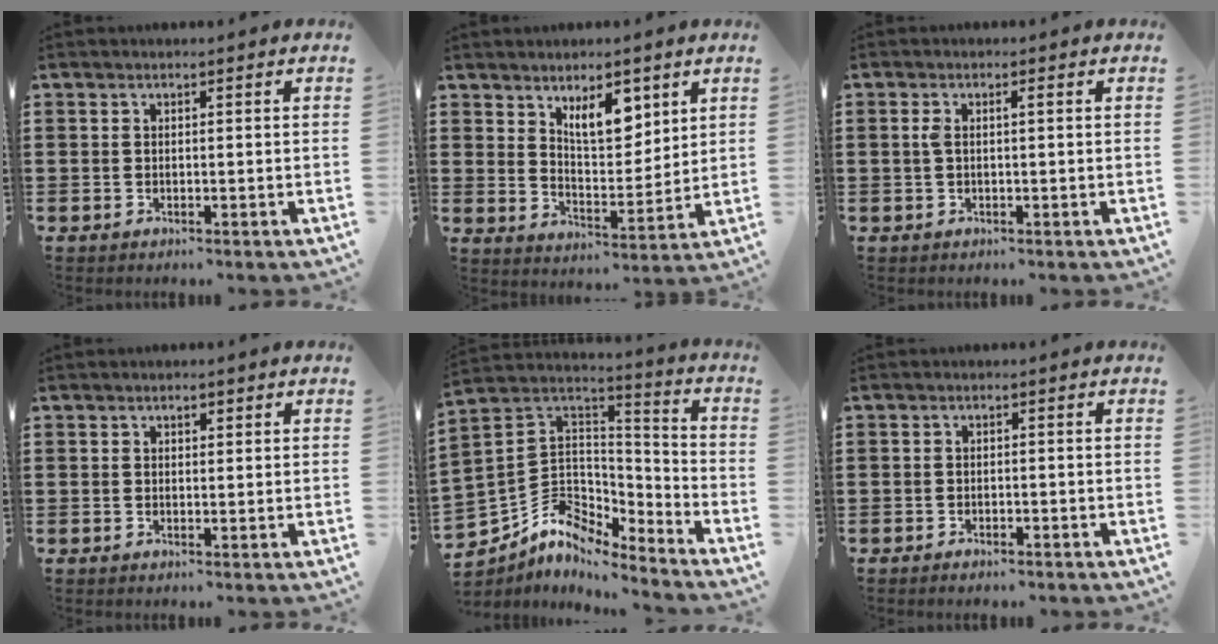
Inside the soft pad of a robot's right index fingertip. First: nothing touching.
{"total": 7.7, "force": [4.9, 3.5, 4.9], "torque": [-0.085, -0.010, 0.084]}
{"total": 1.5, "force": [0.1, 0.3, 1.5], "torque": [-0.036, -0.001, -0.003]}
{"total": 0.8, "force": [0.5, 0.5, 0.5], "torque": [-0.010, 0.004, 0.009]}
{"total": 6.6, "force": [-4.5, 4.6, 1.5], "torque": [-0.058, -0.012, -0.088]}
{"total": 1.0, "force": [-1.0, 0.1, 0.1], "torque": [-0.006, -0.002, -0.021]}